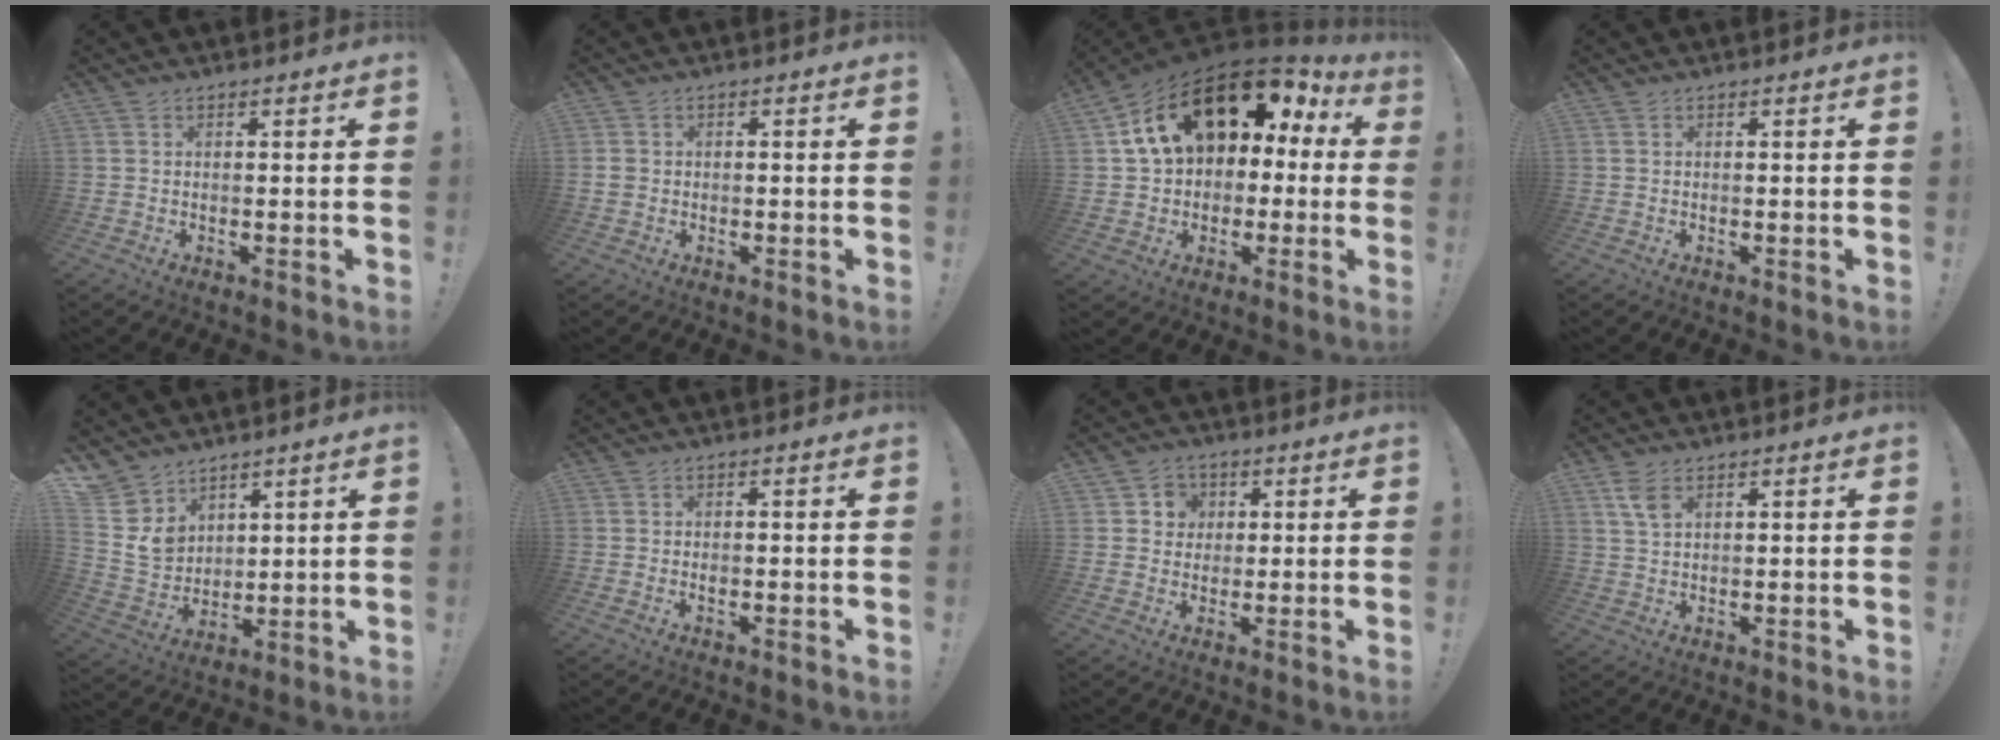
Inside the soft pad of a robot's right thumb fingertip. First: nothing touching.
{"total": 2.1, "force": [-0.6, 1.7, 1.0], "torque": [-0.015, 0.007, -0.011]}
{"total": 20.0, "force": [8.7, 11.5, 13.9], "torque": [-0.219, -0.037, 0.155]}
{"total": 0.0}
{"total": 8.6, "force": [5.1, 6.9, 0.9], "torque": [-0.024, -0.051, 0.108]}
{"total": 0.5, "force": [-0.1, 0.4, 0.3], "torque": [-0.006, 0.001, -0.001]}
{"total": 5.3, "force": [1.1, 5.1, 1.1], "torque": [-0.013, -0.004, 0.020]}
{"total": 4.7, "force": [2.5, 2.3, 3.3], "torque": [-0.053, -0.010, 0.044]}